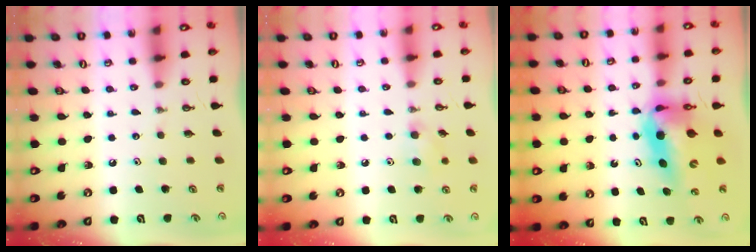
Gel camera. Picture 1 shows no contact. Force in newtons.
{"total": 7.0, "press": 6.8, "slide": 1.5}
{"total": 11.2, "press": 10.9, "slide": 2.6}